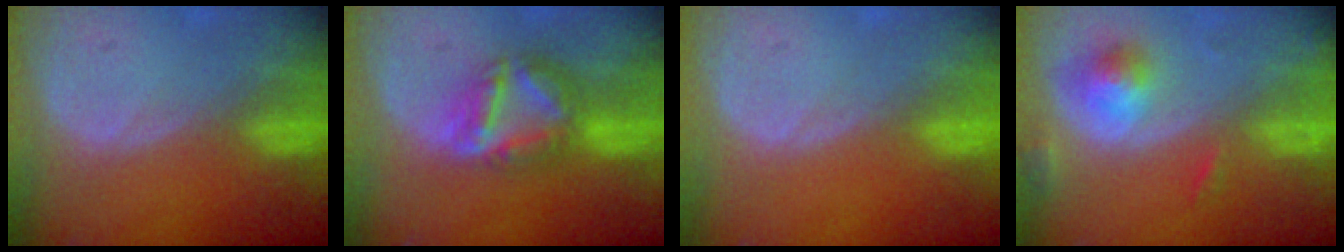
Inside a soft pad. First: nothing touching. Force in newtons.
{"total": 7.7, "press": 6.7, "slide": 3.7}
{"total": 0.0}
{"total": 5.4, "press": 4.8, "slide": 2.3}